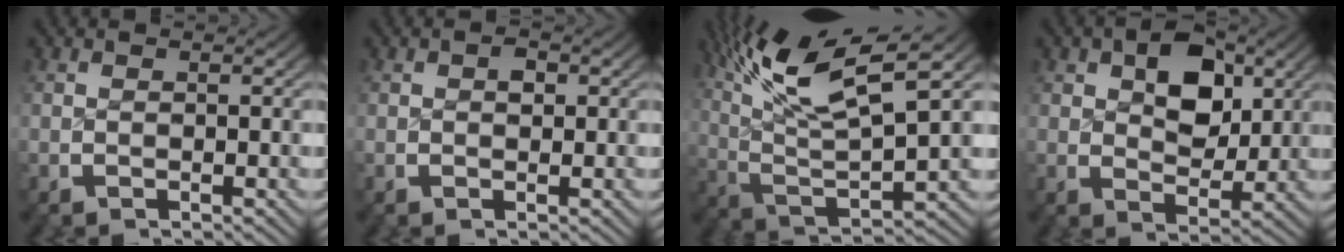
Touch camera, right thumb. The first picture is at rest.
{"total": 1.1, "force": [0.2, 0.8, 0.7], "torque": [-0.011, -0.002, 0.005]}
{"total": 13.1, "force": [5.0, 6.2, 10.4], "torque": [-0.192, -0.005, 0.085]}
{"total": 5.7, "force": [1.7, 3.8, 3.9], "torque": [-0.058, -0.019, 0.037]}